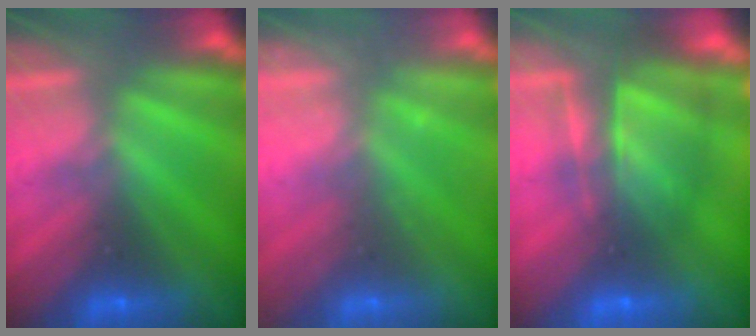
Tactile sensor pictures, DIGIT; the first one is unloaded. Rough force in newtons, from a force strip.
{"total": 2.2}
{"total": 5.5}